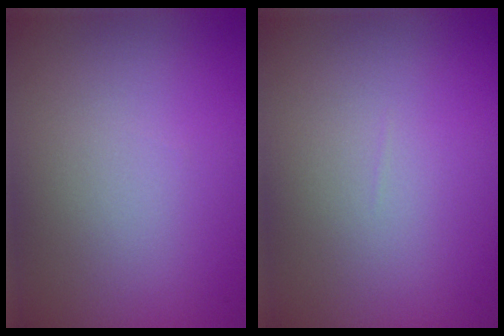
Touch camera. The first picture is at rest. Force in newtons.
{"total": 0.0}